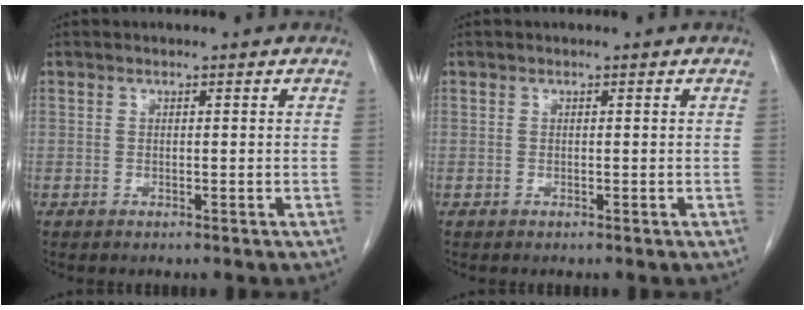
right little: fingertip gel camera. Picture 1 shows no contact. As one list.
[{"total": 0.0}]